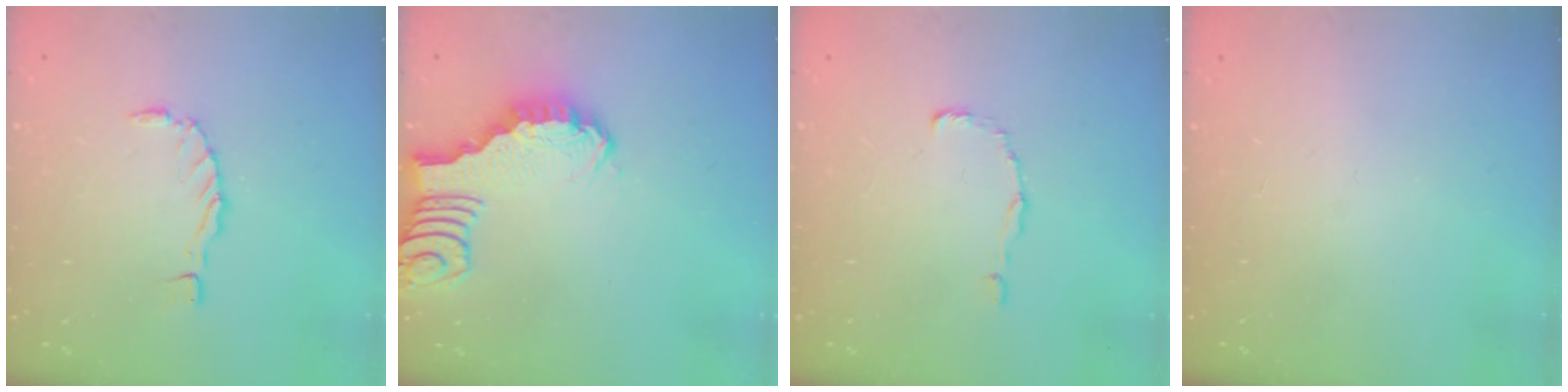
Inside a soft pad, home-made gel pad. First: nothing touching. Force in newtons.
{"total": 2.3, "press": 2.3, "slide": 0.3}
{"total": 1.5, "press": 1.5, "slide": 0.1}
{"total": 1.6, "press": 1.5, "slide": 0.3}